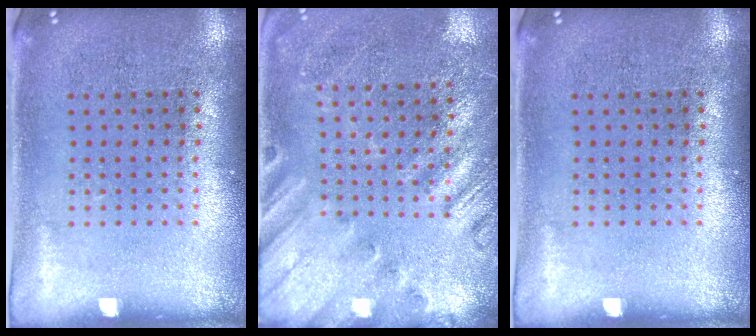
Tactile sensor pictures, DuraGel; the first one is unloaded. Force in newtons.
{"total": 2.3, "press": 2.0, "slide": 1.0}
{"total": 0.0}